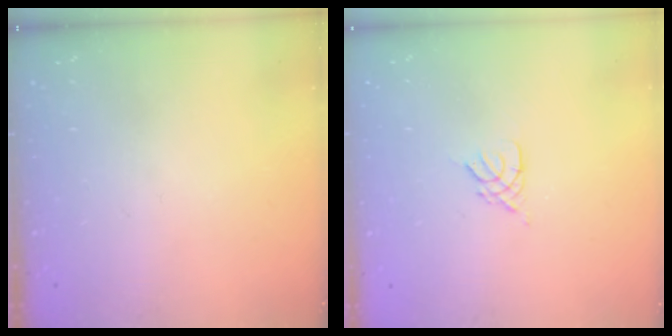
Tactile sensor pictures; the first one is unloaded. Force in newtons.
{"total": 2.7, "press": 2.7, "slide": 0.5}